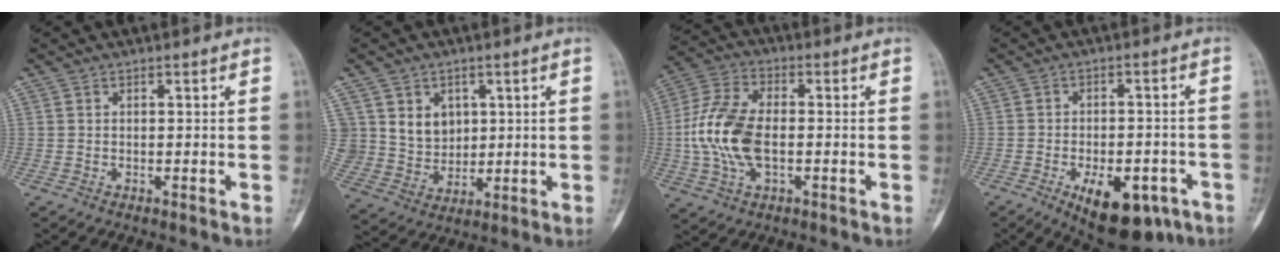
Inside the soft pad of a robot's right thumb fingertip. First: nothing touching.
{"total": 9.1, "force": [3.0, 7.9, 3.3], "torque": [-0.023, -0.017, 0.067]}
{"total": 13.6, "force": [-1.4, 7.6, 11.2], "torque": [-0.238, 0.017, -0.029]}
{"total": 14.0, "force": [-6.9, 7.0, 9.9], "torque": [-0.118, 0.019, -0.086]}